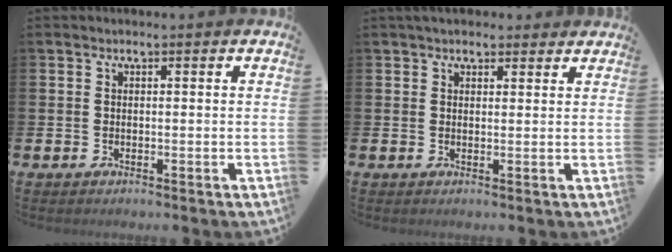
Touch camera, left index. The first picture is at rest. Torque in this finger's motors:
{"motor_torque": [0.99, -1.14, 0.08, 0.11]}